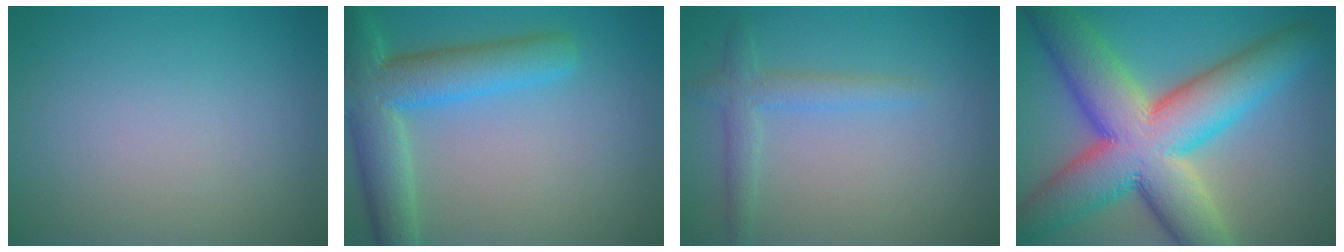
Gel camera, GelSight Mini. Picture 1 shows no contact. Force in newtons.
{"total": 7.3, "press": 7.2, "slide": 0.5}
{"total": 2.4, "press": 2.4, "slide": 0.1}
{"total": 14.4, "press": 14.4, "slide": 0.6}